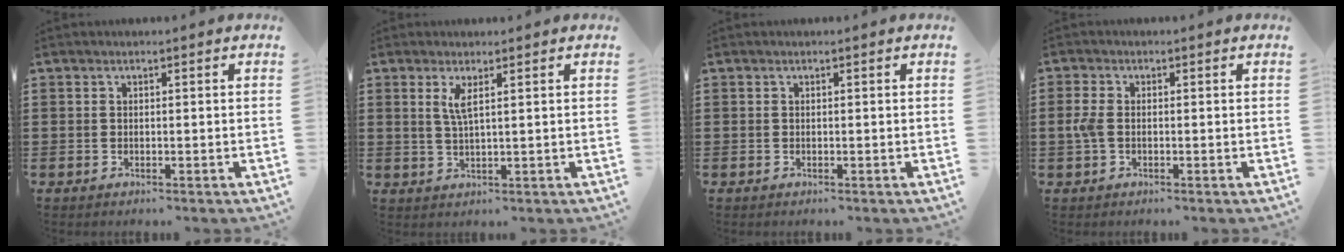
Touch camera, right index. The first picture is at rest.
{"total": 2.8, "force": [1.2, 0.3, 2.5], "torque": [-0.053, 0.000, 0.019]}
{"total": 0.0}
{"total": 2.8, "force": [-0.3, 1.5, 2.3], "torque": [-0.069, -0.004, -0.013]}